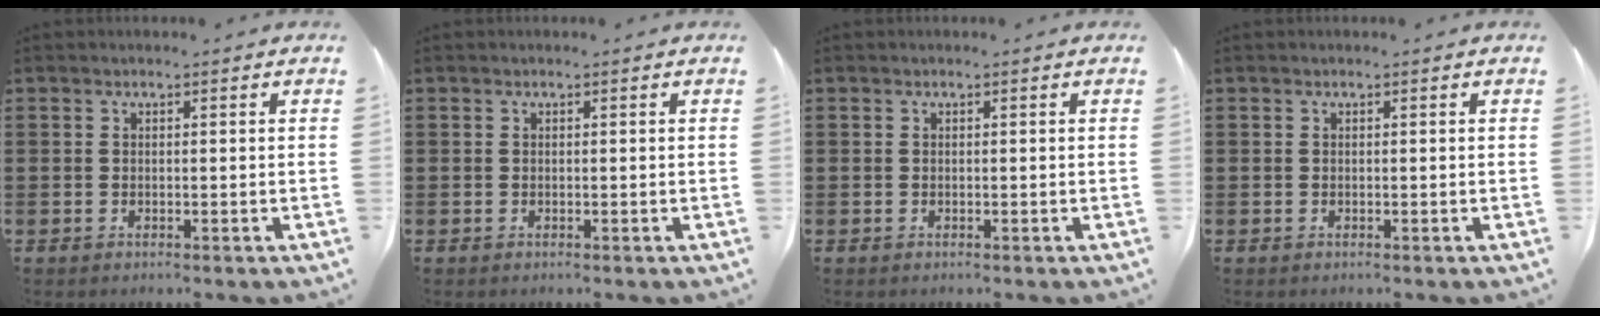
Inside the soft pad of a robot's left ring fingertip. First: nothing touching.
{"total": 0.0}
{"total": 0.0}
{"total": 0.0}